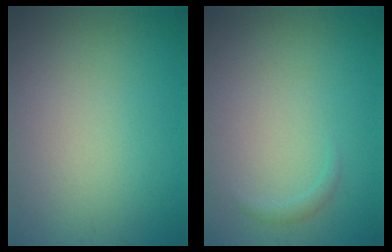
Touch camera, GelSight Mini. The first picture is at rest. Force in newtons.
{"total": 0.8, "press": 0.8, "slide": 0.0}